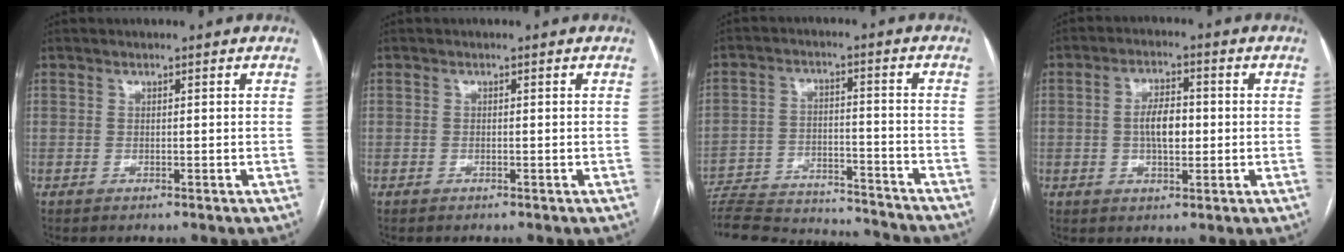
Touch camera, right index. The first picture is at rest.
{"total": 0.0}
{"total": 22.2, "force": [-21.1, 2.4, 6.5], "torque": [-0.132, -0.018, -0.303]}
{"total": 5.5, "force": [-0.1, 2.4, 5.0], "torque": [-0.092, 0.008, -0.003]}